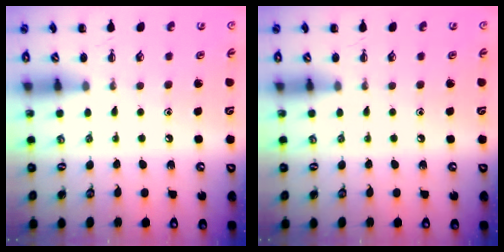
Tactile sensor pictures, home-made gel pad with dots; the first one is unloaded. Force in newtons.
{"total": 0.0}